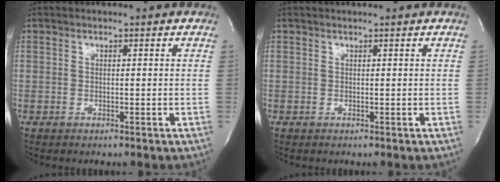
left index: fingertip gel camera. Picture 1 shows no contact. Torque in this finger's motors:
{"motor_torque": [0.20, -0.17, 0.00, 0.02]}